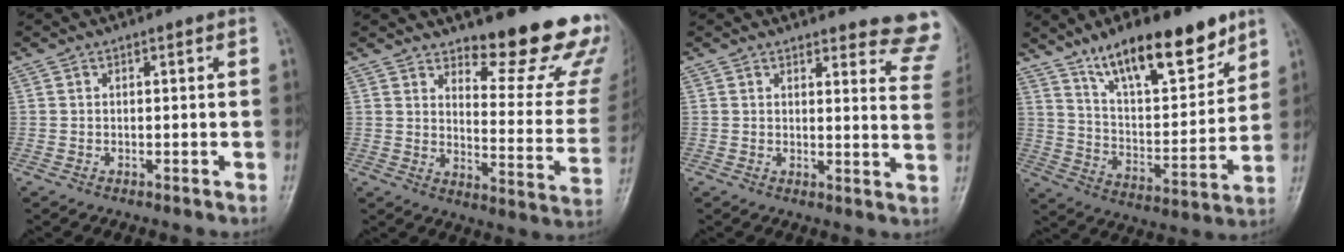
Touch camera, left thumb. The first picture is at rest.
{"total": 19.0, "force": [14.6, 5.3, 10.9], "torque": [-0.098, -0.125, 0.186]}
{"total": 11.6, "force": [11.0, 2.4, 2.8], "torque": [0.013, -0.088, 0.091]}
{"total": 18.3, "force": [12.6, 6.2, 11.8], "torque": [-0.147, -0.070, 0.219]}